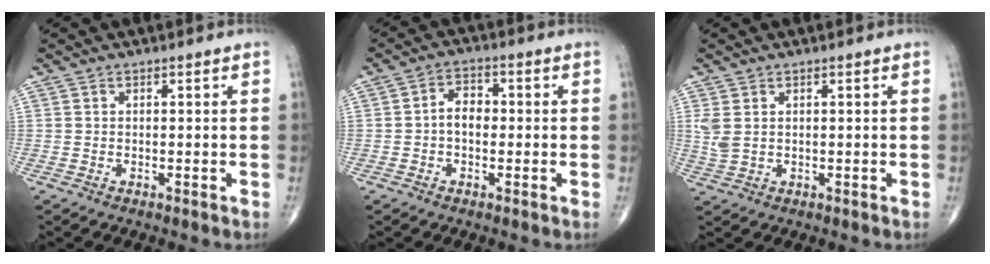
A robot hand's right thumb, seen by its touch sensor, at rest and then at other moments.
{"total": 4.3, "force": [-0.4, 3.0, 3.1], "torque": [-0.040, 0.020, -0.016]}
{"total": 3.0, "force": [0.9, 1.8, 2.2], "torque": [-0.058, 0.004, 0.025]}